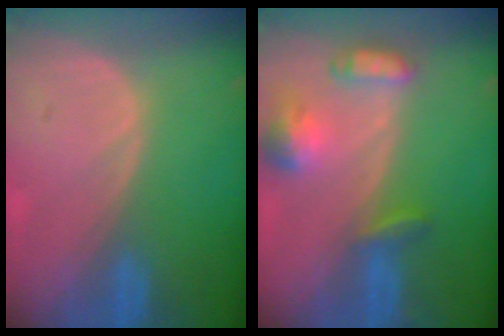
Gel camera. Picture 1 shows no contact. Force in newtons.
{"total": 6.3, "press": 6.2, "slide": 0.9}